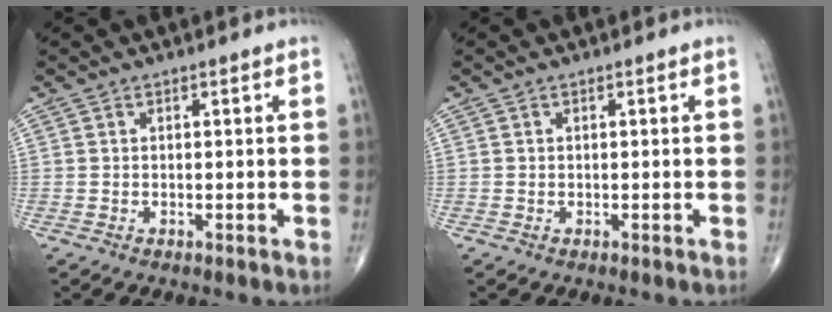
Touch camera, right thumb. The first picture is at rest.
{"total": 0.0}